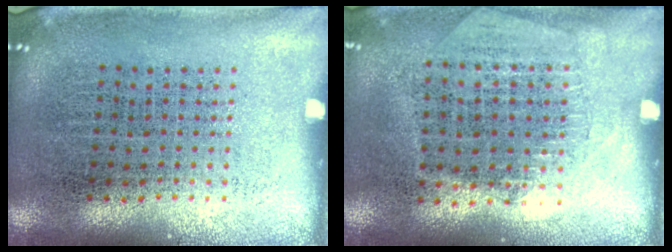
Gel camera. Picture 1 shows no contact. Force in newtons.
{"total": 1.3, "press": 1.1, "slide": 0.6}